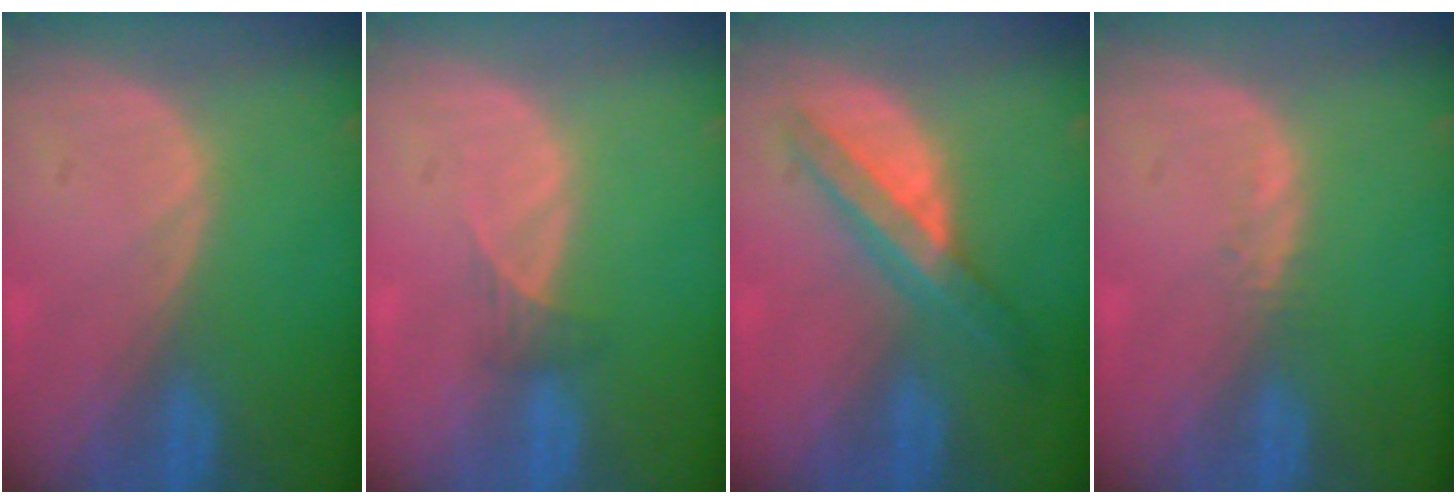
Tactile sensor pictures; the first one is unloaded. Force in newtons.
{"total": 1.6, "press": 1.3, "slide": 0.9}
{"total": 7.1, "press": 6.0, "slide": 3.7}
{"total": 0.9, "press": 0.8, "slide": 0.4}